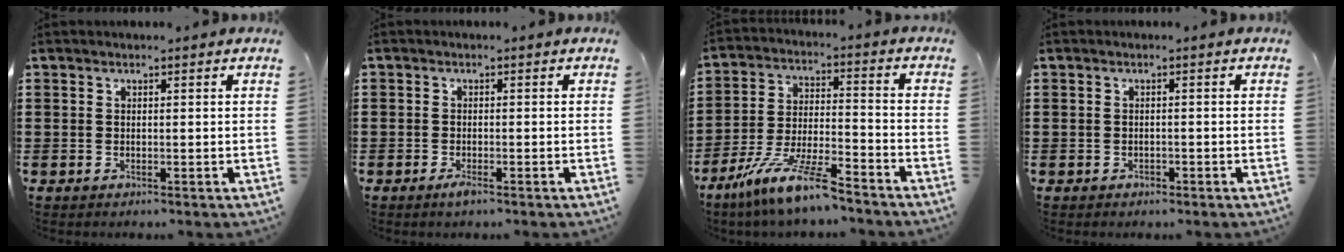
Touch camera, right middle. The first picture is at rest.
{"total": 1.5, "force": [-1.0, 0.5, 1.0], "torque": [-0.020, -0.002, -0.020]}
{"total": 10.8, "force": [-8.8, 1.1, 6.1], "torque": [-0.125, 0.012, -0.175]}
{"total": 0.8, "force": [-0.7, 0.4, 0.1], "torque": [-0.004, 0.003, -0.016]}